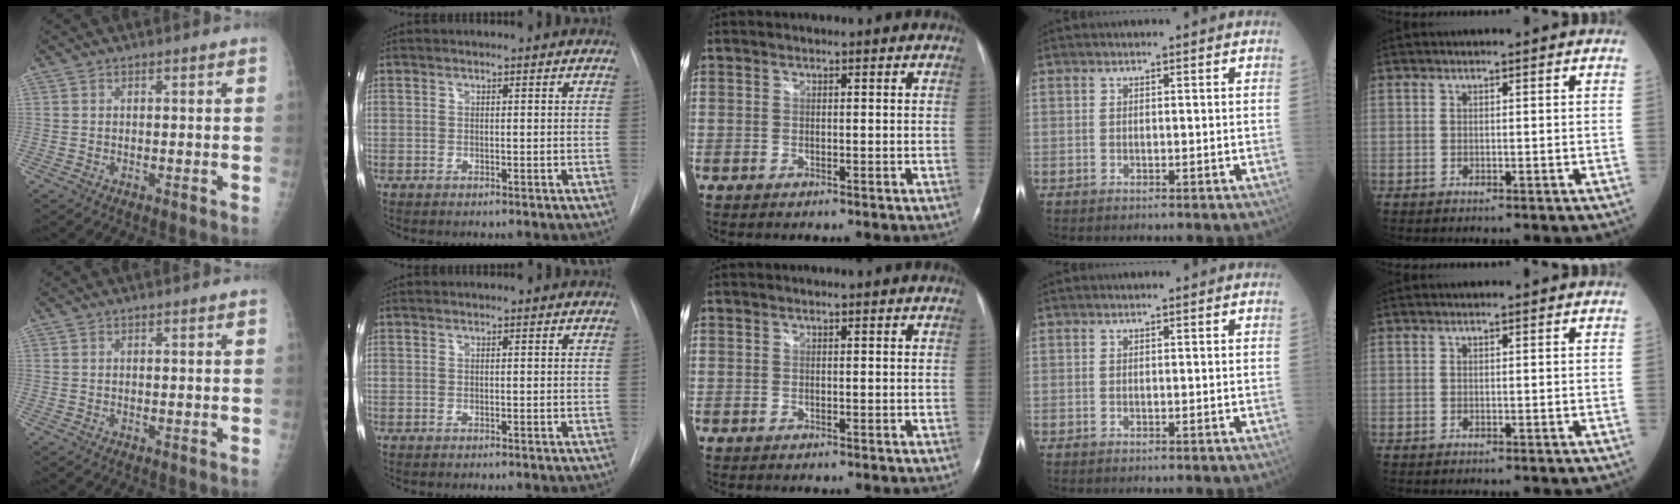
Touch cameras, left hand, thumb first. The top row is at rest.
{}